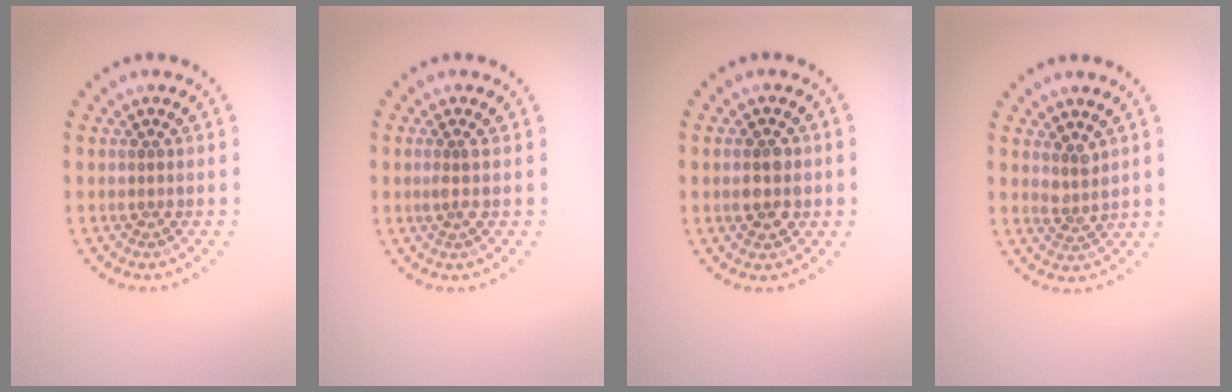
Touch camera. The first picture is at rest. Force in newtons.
{"total": 1.0, "press": 0.6, "slide": 0.8}
{"total": 2.9, "press": 2.9, "slide": 0.1}
{"total": 1.8, "press": 1.4, "slide": 1.2}